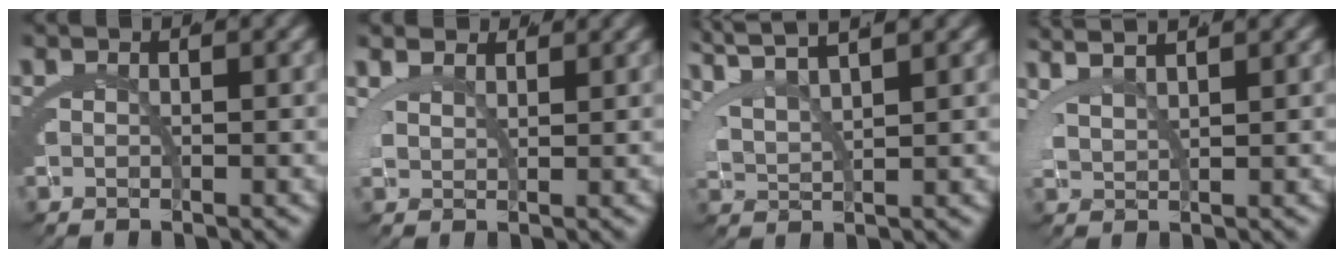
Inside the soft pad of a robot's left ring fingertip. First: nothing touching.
{"total": 2.4, "force": [2.2, 0.8, 0.6], "torque": [-0.018, 0.002, 0.039]}
{"total": 4.2, "force": [3.9, 0.3, 1.5], "torque": [-0.037, 0.010, 0.069]}
{"total": 3.8, "force": [3.6, 0.1, 1.2], "torque": [-0.031, 0.014, 0.061]}